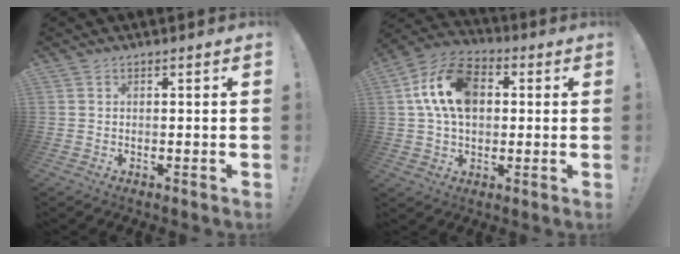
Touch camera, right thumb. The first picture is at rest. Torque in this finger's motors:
{"motor_torque": [0.42, 0.57, 1.06, -0.12, 0.15]}